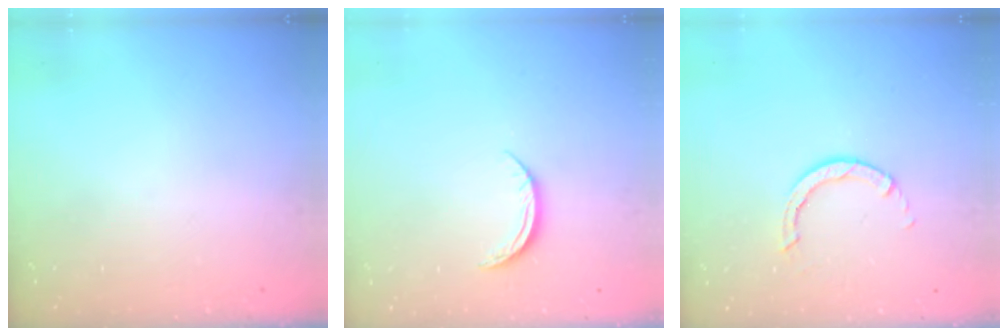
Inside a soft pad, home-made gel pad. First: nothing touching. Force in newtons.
{"total": 6.1, "press": 6.1, "slide": 0.5}
{"total": 2.8, "press": 2.8, "slide": 0.3}